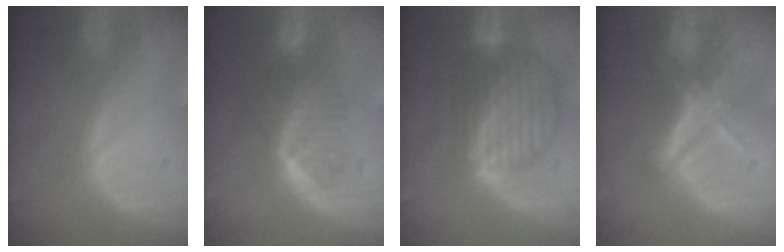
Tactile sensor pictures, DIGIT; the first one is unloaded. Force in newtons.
{"total": 6.5, "press": 5.5, "slide": 3.4}
{"total": 8.8, "press": 7.8, "slide": 4.2}
{"total": 5.6, "press": 5.2, "slide": 2.2}